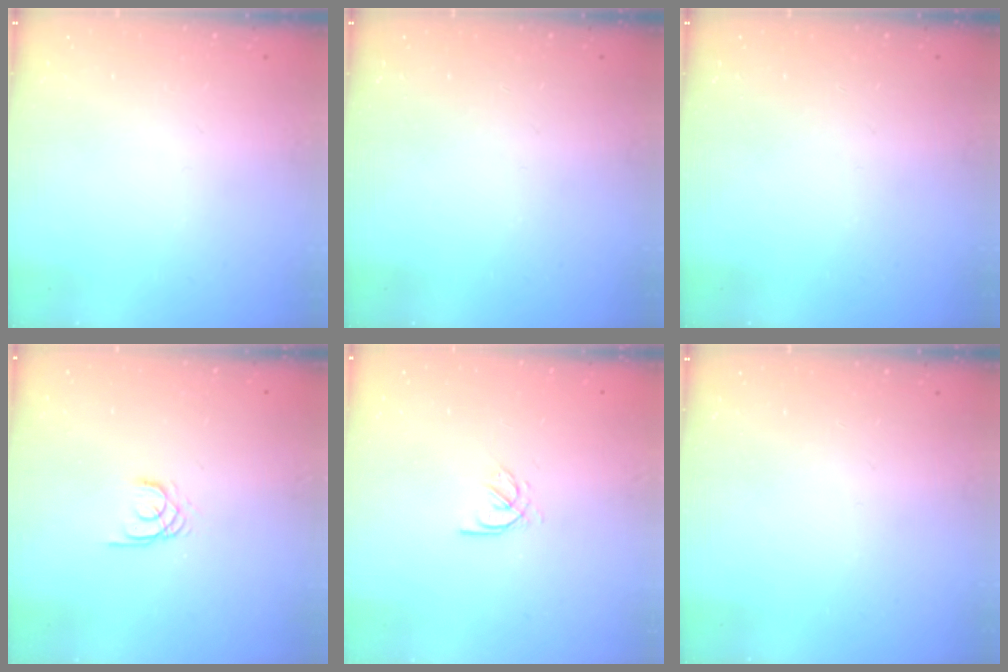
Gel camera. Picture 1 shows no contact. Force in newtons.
{"total": 0.0}
{"total": 0.0}
{"total": 1.7, "press": 1.7, "slide": 0.2}
{"total": 2.2, "press": 2.2, "slide": 0.4}
{"total": 0.0}